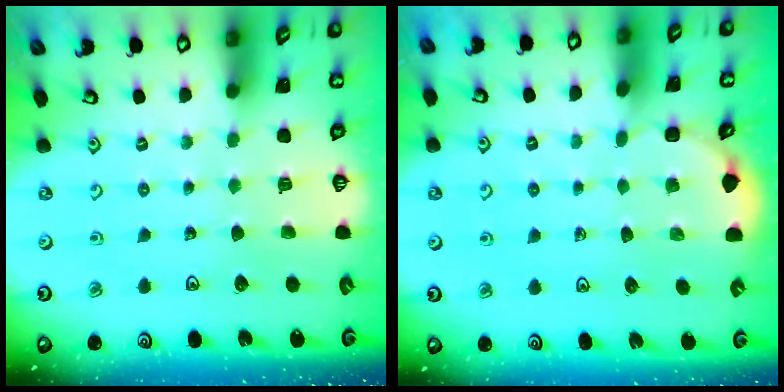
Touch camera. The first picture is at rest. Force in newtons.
{"total": 1.8, "press": 1.7, "slide": 0.0}